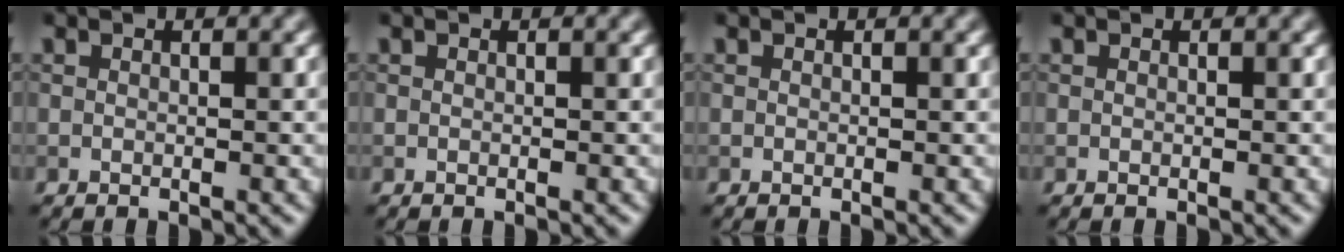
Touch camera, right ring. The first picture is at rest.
{"total": 0.0}
{"total": 0.0}
{"total": 0.0}